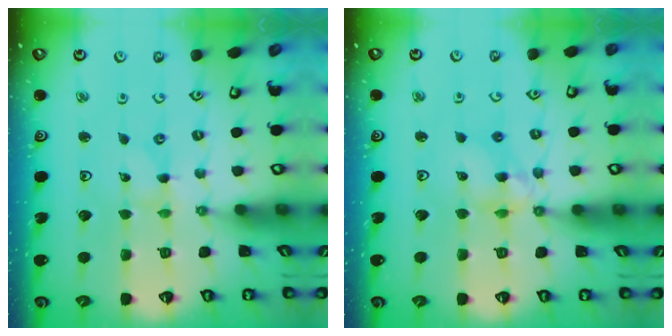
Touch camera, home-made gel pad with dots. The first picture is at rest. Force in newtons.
{"total": 8.6, "press": 8.5, "slide": 0.8}